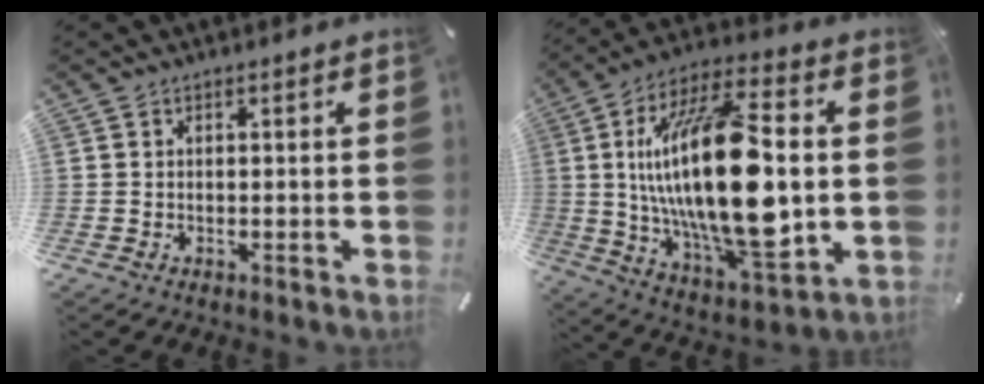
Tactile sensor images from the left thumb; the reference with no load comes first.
{"total": 29.4, "force": [1.1, 12.5, 26.7], "torque": [-0.542, -0.022, 0.012]}